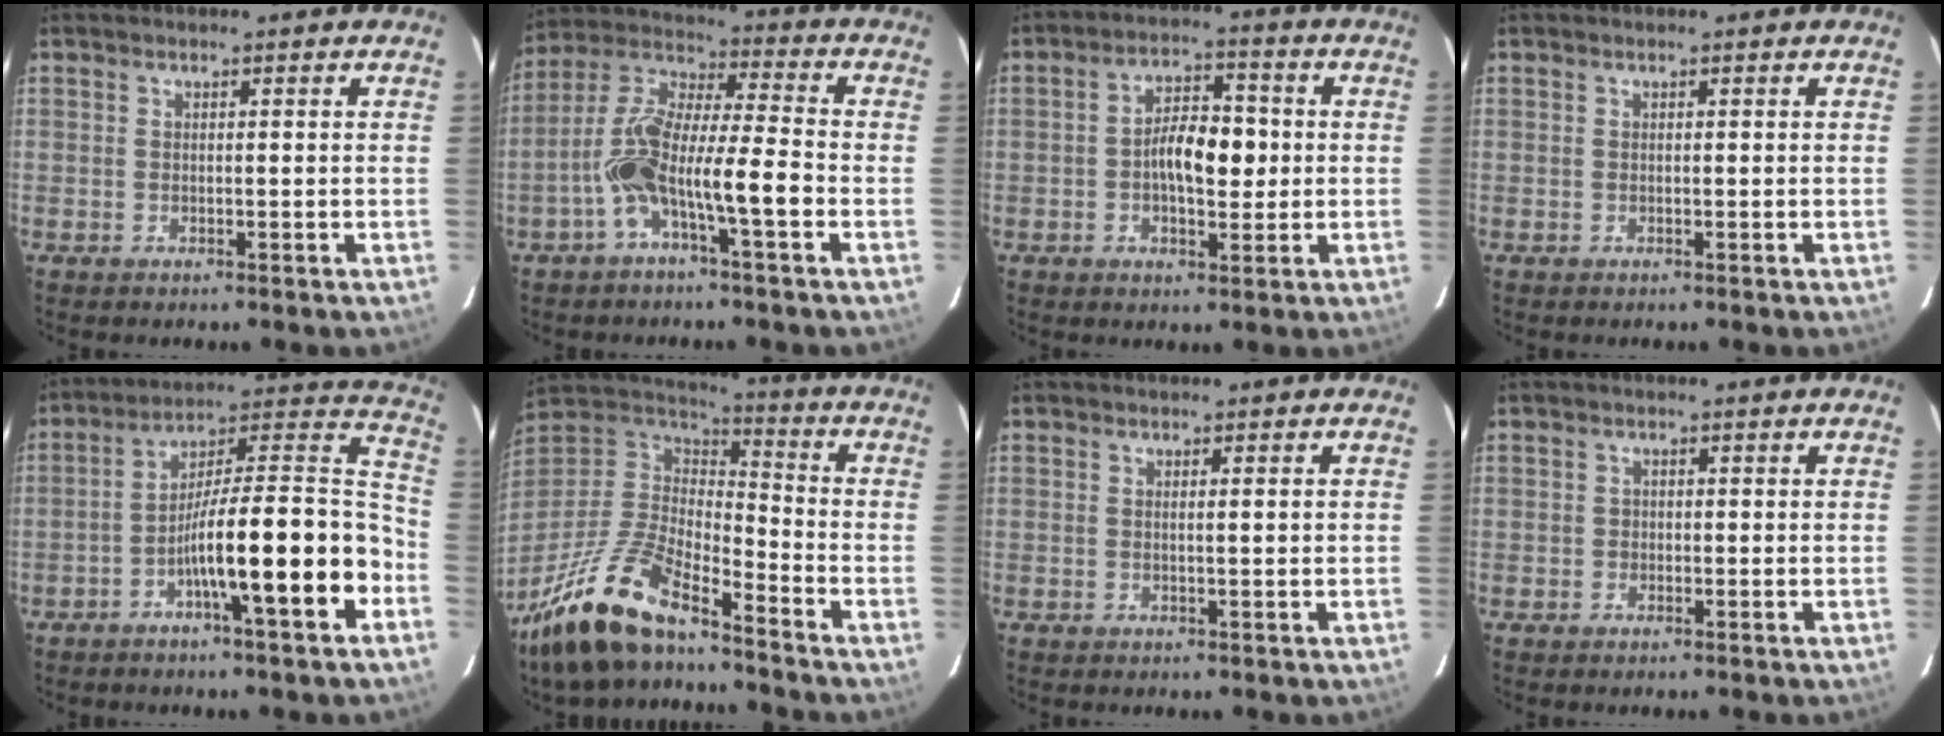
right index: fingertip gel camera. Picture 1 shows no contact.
{"total": 12.1, "force": [-4.4, 1.7, 11.1], "torque": [-0.223, 0.024, -0.082]}
{"total": 7.8, "force": [-0.3, 3.4, 7.0], "torque": [-0.122, 0.017, -0.006]}
{"total": 0.0}
{"total": 17.1, "force": [-6.4, 1.1, 15.8], "torque": [-0.239, 0.017, -0.103]}
{"total": 16.4, "force": [-12.3, 4.5, 9.8], "torque": [-0.207, -0.005, -0.231]}
{"total": 1.0, "force": [0.2, -0.1, 0.9], "torque": [-0.017, 0.002, 0.004]}
{"total": 0.7, "force": [-0.1, 0.7, 0.2], "torque": [-0.001, 0.003, -0.003]}